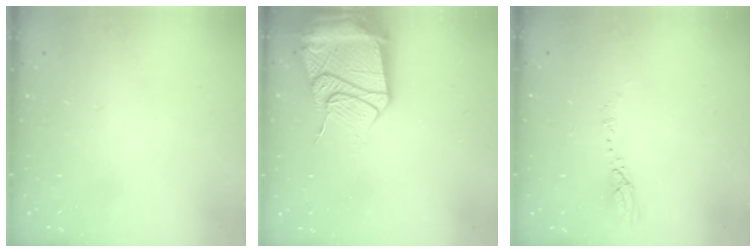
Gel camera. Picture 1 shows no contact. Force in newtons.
{"total": 20.6, "press": 20.5, "slide": 2.3}
{"total": 5.2, "press": 5.2, "slide": 0.4}